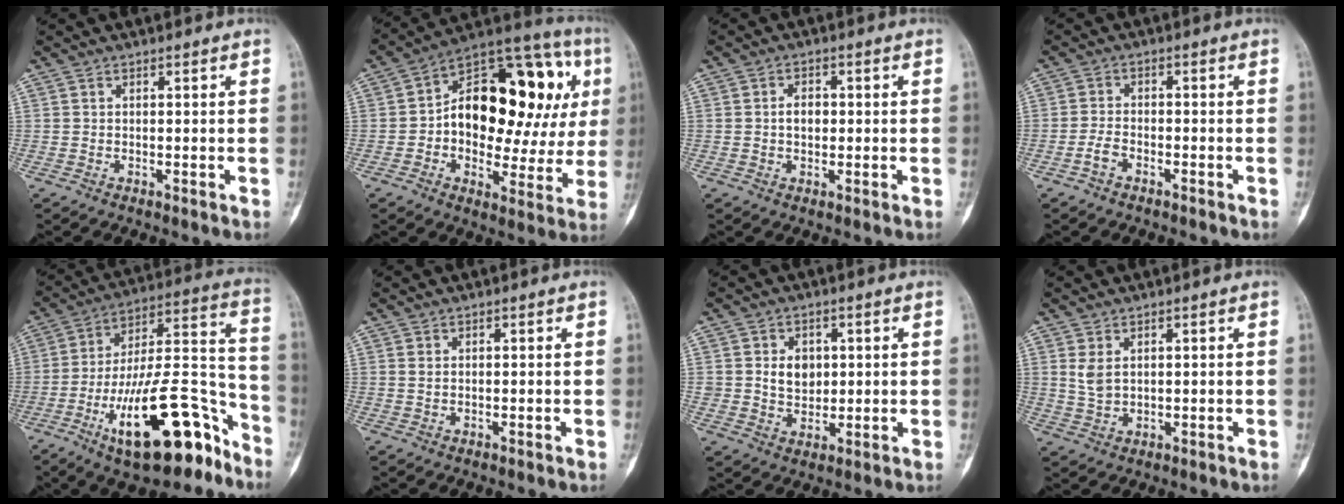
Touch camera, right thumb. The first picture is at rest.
{"total": 26.7, "force": [4.5, 13.9, 22.4], "torque": [-0.282, 0.042, 0.064]}
{"total": 3.0, "force": [0.1, 2.1, 2.1], "torque": [-0.028, 0.006, -0.001]}
{"total": 2.8, "force": [-1.8, 1.4, 1.6], "torque": [-0.034, 0.015, -0.037]}
{"total": 24.6, "force": [-13.5, 8.8, 18.5], "torque": [-0.262, 0.094, -0.218]}
{"total": 0.7, "force": [0.4, 0.4, 0.5], "torque": [-0.008, 0.000, 0.008]}
{"total": 5.8, "force": [1.2, 4.6, 3.4], "torque": [-0.031, -0.008, 0.028]}
{"total": 3.3, "force": [1.3, 1.9, 2.4], "torque": [-0.046, -0.006, 0.036]}